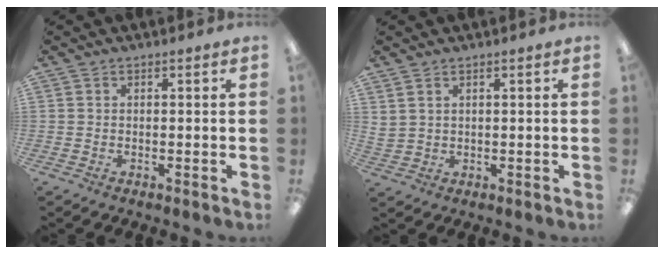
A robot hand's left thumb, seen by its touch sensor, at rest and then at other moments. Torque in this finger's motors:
{"motor_torque": [0.40, 1.88, 0.09, 0.09, 0.24]}